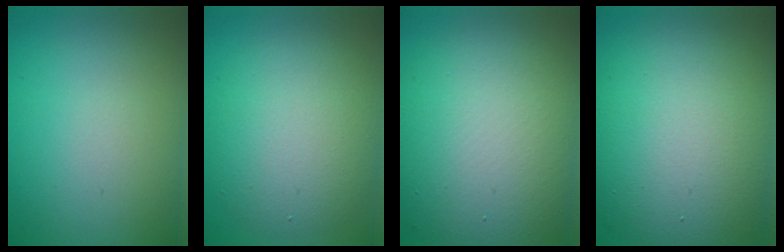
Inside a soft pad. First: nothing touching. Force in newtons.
{"total": 5.6, "press": 5.6, "slide": 0.3}
{"total": 11.5, "press": 11.5, "slide": 1.0}
{"total": 13.1, "press": 13.1, "slide": 0.4}